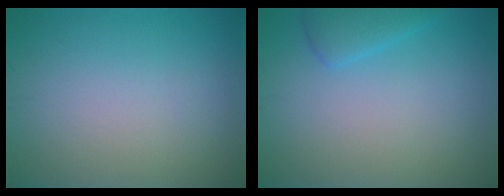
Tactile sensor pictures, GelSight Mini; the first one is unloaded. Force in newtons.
{"total": 2.0, "press": 2.0, "slide": 0.2}